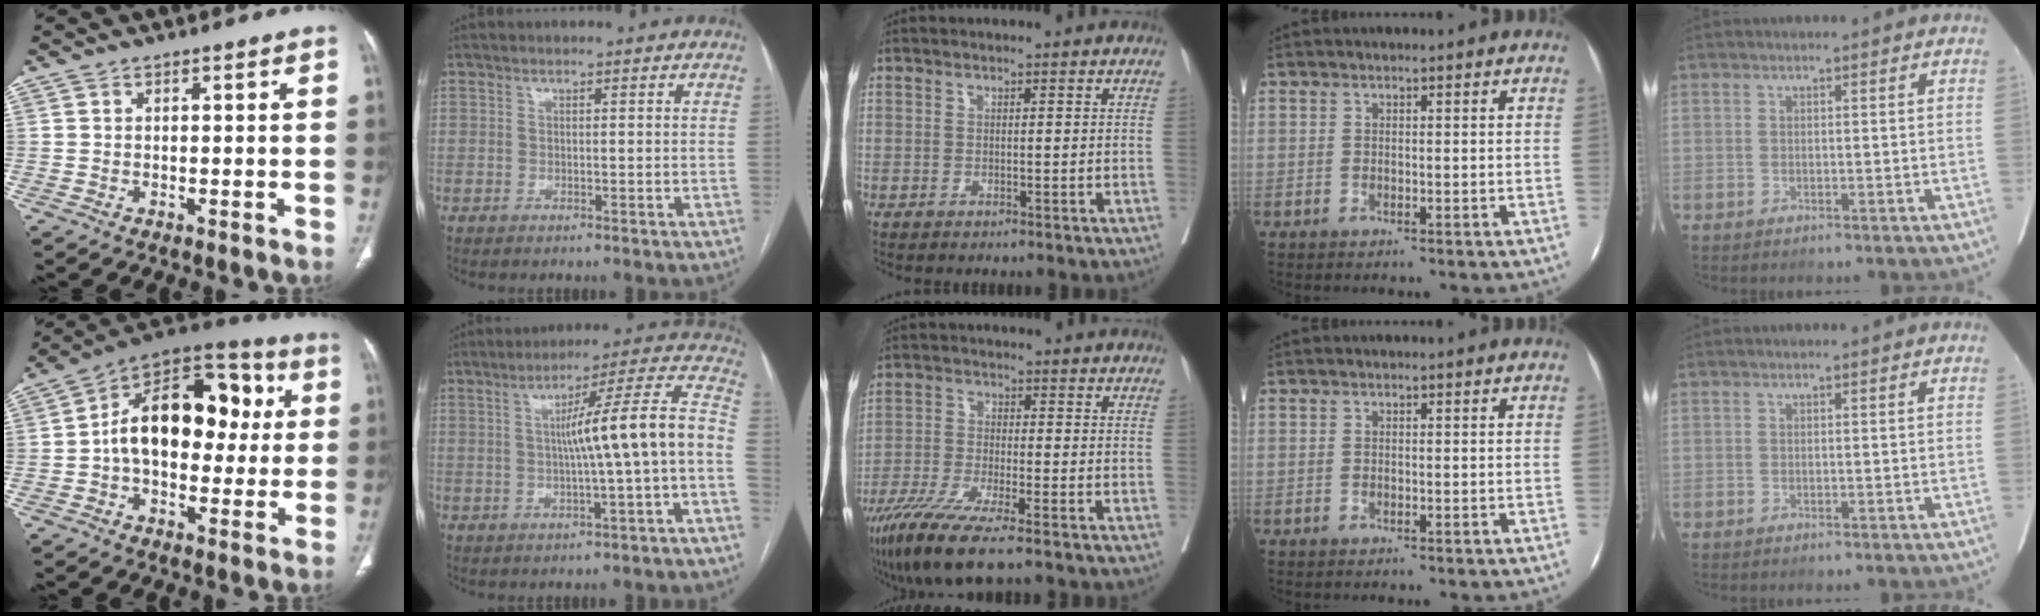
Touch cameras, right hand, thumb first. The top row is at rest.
{"thumb": {"total": 21.3, "force": [1.9, 13.5, 16.5], "torque": [-0.214, 0.039, 0.021]}, "index": {"total": 13.3, "force": [-1.1, -0.5, 13.2], "torque": [-0.184, 0.031, -0.018]}, "middle": {"total": 9.8, "force": [-7.0, 0.2, 6.9], "torque": [-0.119, -0.027, -0.122]}}